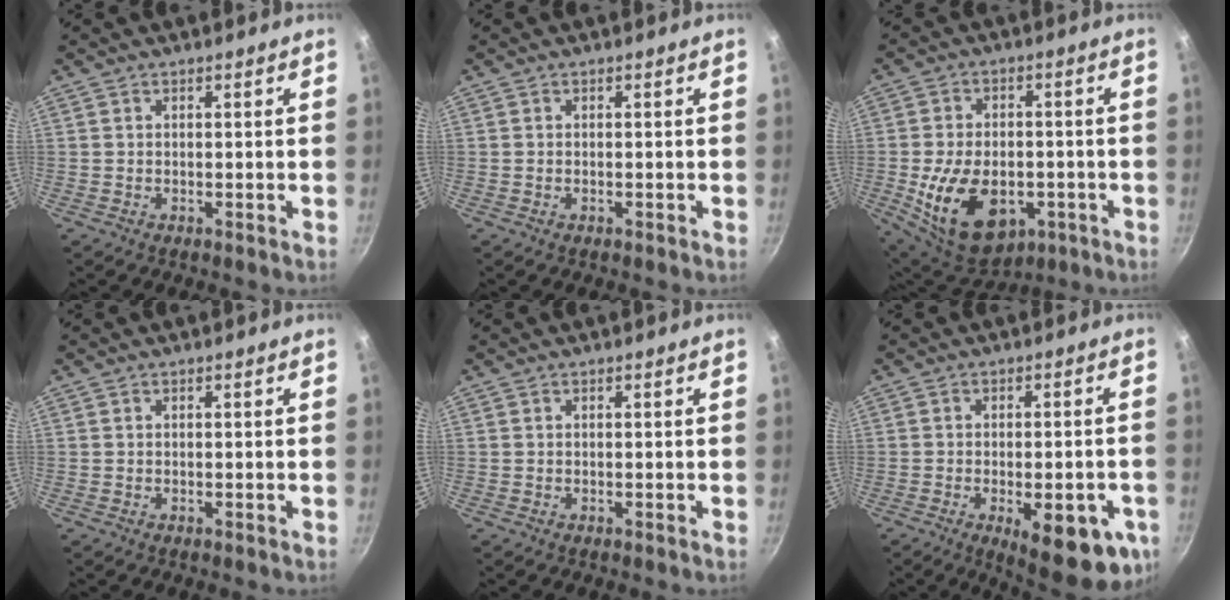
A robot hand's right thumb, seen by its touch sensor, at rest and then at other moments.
{"total": 0.0}
{"total": 17.4, "force": [-4.6, 11.3, 12.3], "torque": [-0.190, 0.005, -0.056]}
{"total": 0.0}
{"total": 0.0}
{"total": 15.8, "force": [-5.6, 5.8, 13.6], "torque": [-0.144, 0.000, -0.065]}